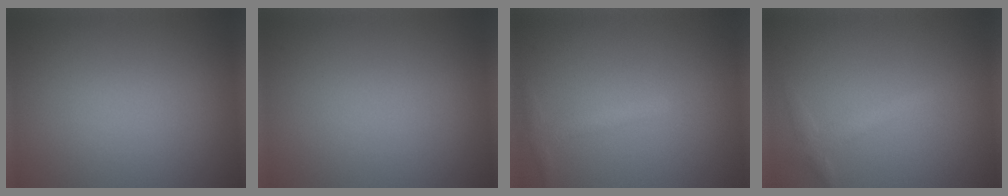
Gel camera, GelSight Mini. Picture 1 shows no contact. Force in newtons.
{"total": 0.0}
{"total": 1.5, "press": 1.5, "slide": 0.0}
{"total": 1.6, "press": 1.6, "slide": 0.1}